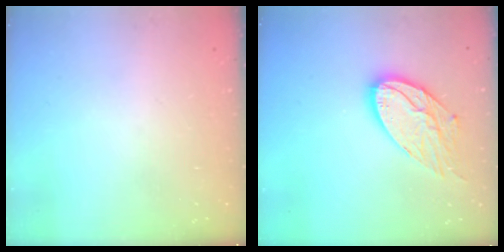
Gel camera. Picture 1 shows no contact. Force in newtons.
{"total": 14.2, "press": 14.1, "slide": 1.2}